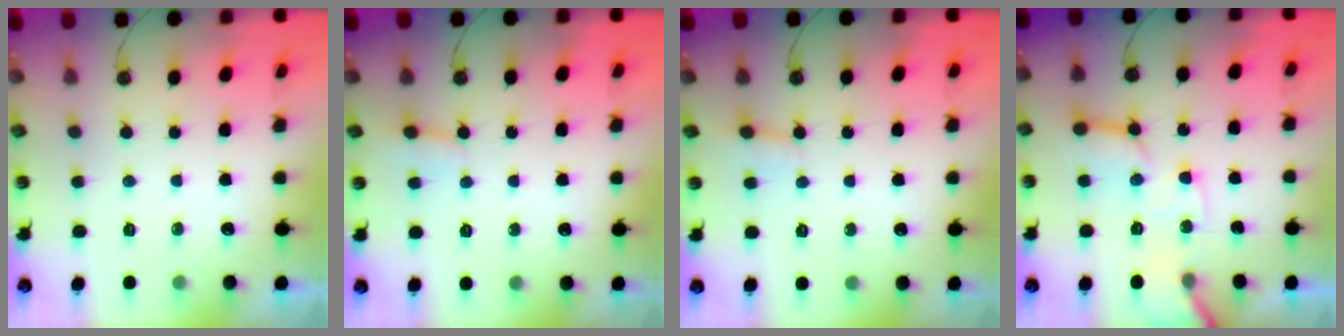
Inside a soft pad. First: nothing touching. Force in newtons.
{"total": 2.6, "press": 2.6, "slide": 0.2}
{"total": 2.8, "press": 2.8, "slide": 0.3}
{"total": 11.7, "press": 11.6, "slide": 1.5}